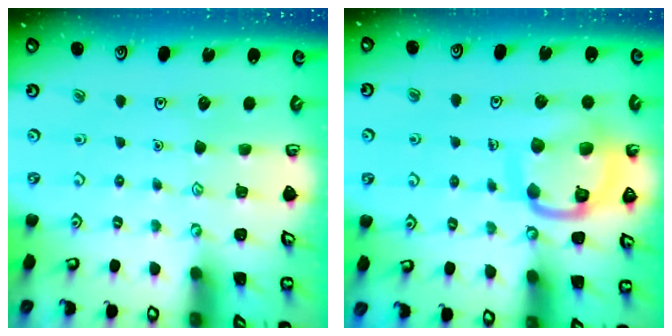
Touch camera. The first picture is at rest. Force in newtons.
{"total": 13.4, "press": 13.4, "slide": 1.3}